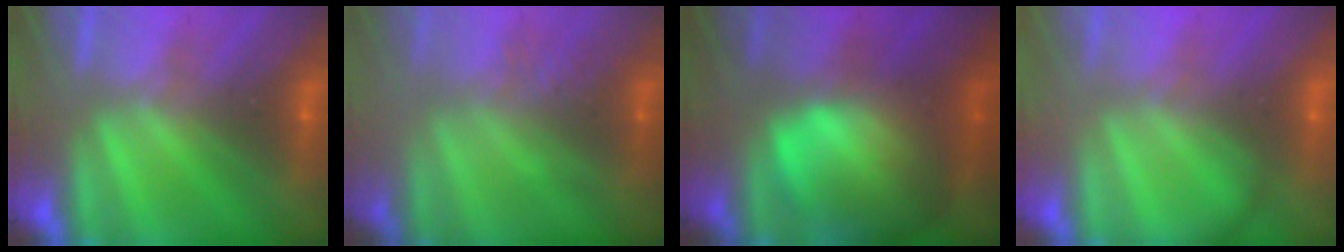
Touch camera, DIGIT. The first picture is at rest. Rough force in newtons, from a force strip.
{"total": 2.5}
{"total": 9.6}
{"total": 2.1}